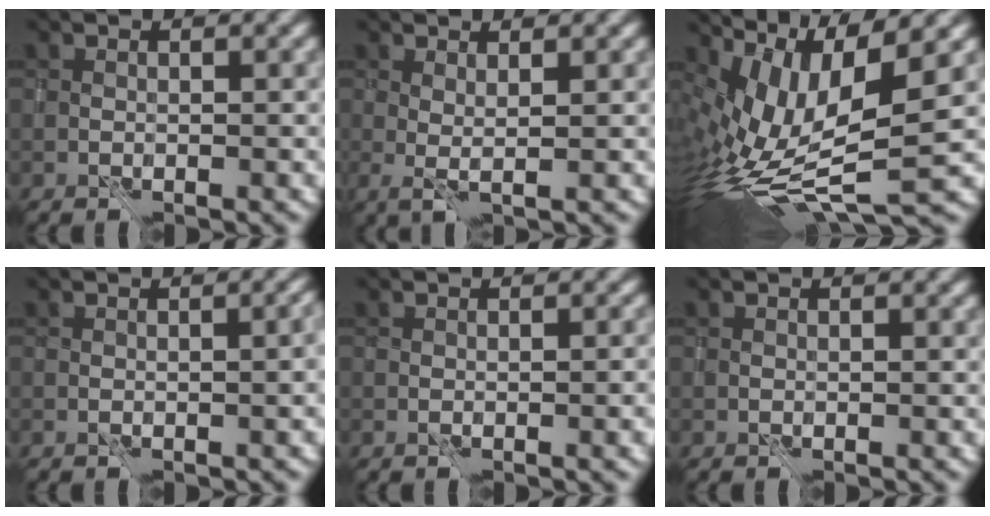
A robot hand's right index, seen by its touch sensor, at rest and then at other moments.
{"total": 1.7, "force": [1.4, 0.0, 0.9], "torque": [-0.014, -0.002, 0.023]}
{"total": 11.2, "force": [1.5, 3.7, 10.5], "torque": [-0.220, -0.007, 0.038]}
{"total": 3.8, "force": [-0.8, 1.7, 3.3], "torque": [-0.012, 0.003, 0.001]}
{"total": 1.3, "force": [-0.4, 0.3, 1.2], "torque": [-0.007, 0.007, 0.000]}
{"total": 0.0}